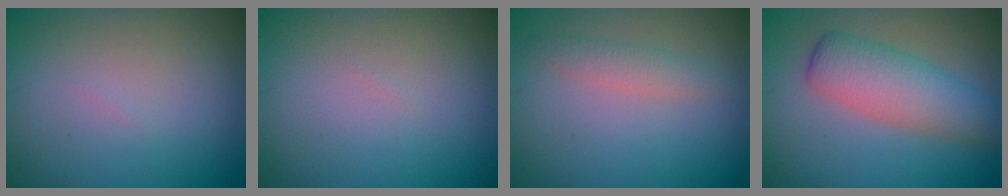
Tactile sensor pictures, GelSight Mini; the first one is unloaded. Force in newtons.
{"total": 0.0}
{"total": 1.7, "press": 1.7, "slide": 0.1}
{"total": 5.2, "press": 5.2, "slide": 0.1}